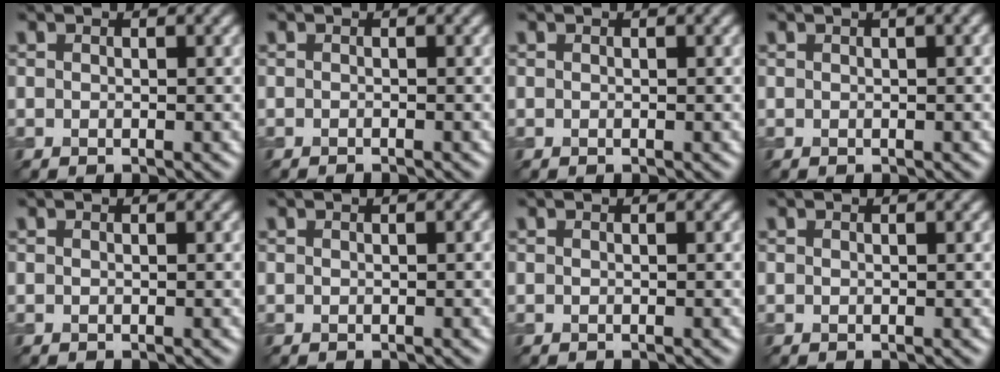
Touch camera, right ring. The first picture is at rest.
{"total": 0.8, "force": [-0.7, 0.1, 0.3], "torque": [0.002, -0.002, -0.012]}
{"total": 0.0}
{"total": 1.6, "force": [0.7, 0.4, 1.3], "torque": [-0.015, 0.009, 0.005]}
{"total": 0.0}
{"total": 0.6, "force": [0.1, 0.1, 0.6], "torque": [-0.006, 0.008, 0.003]}
{"total": 0.0}
{"total": 0.0}